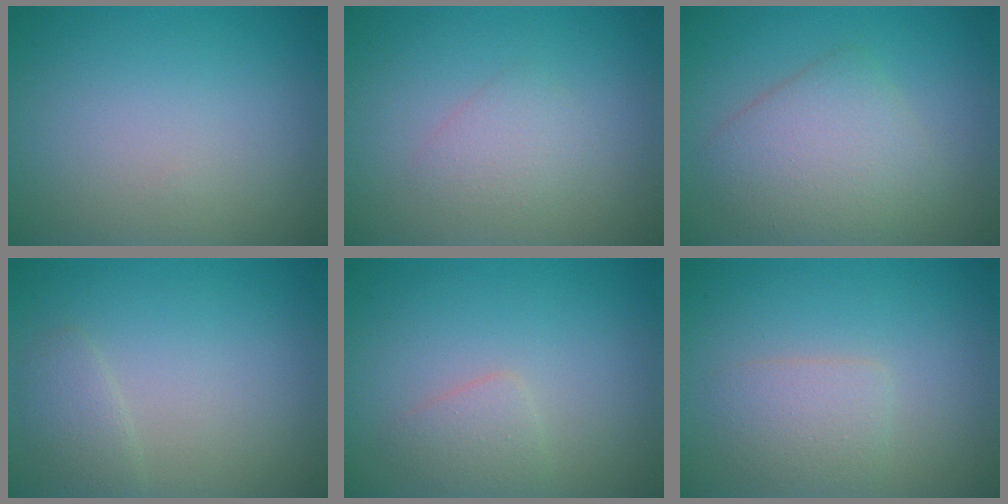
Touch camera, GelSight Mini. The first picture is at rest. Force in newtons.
{"total": 1.6, "press": 1.6, "slide": 0.0}
{"total": 4.5, "press": 4.5, "slide": 0.2}
{"total": 1.6, "press": 1.6, "slide": 0.1}
{"total": 1.6, "press": 1.6, "slide": 0.0}
{"total": 2.3, "press": 2.3, "slide": 0.1}